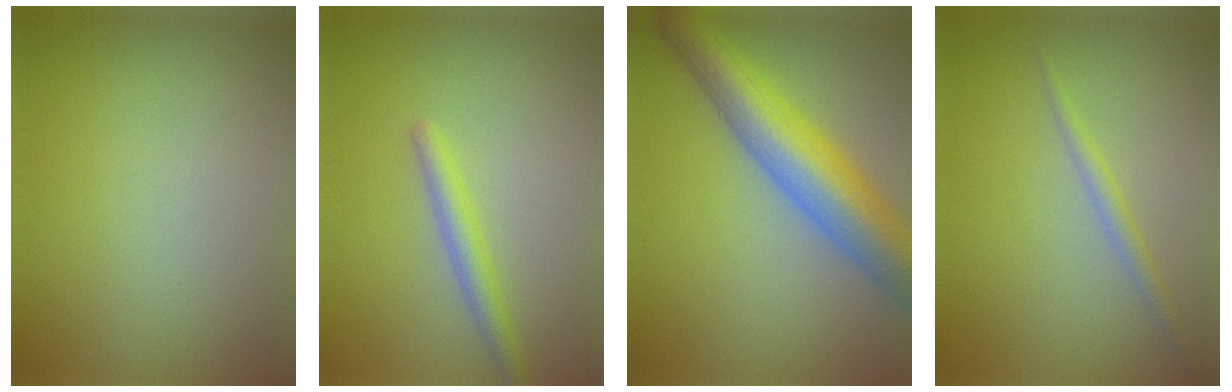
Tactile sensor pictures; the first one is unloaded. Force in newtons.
{"total": 2.1, "press": 2.1, "slide": 0.1}
{"total": 8.8, "press": 8.8, "slide": 0.4}
{"total": 1.4, "press": 1.4, "slide": 0.1}